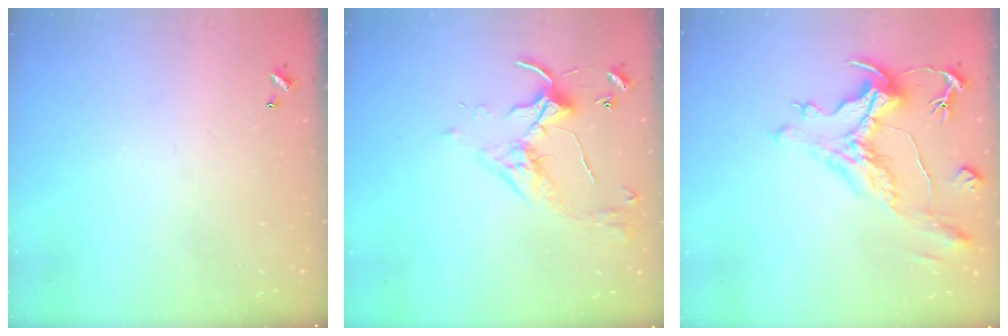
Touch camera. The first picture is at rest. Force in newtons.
{"total": 3.9, "press": 3.9, "slide": 0.4}
{"total": 1.9, "press": 0.8, "slide": 1.8}